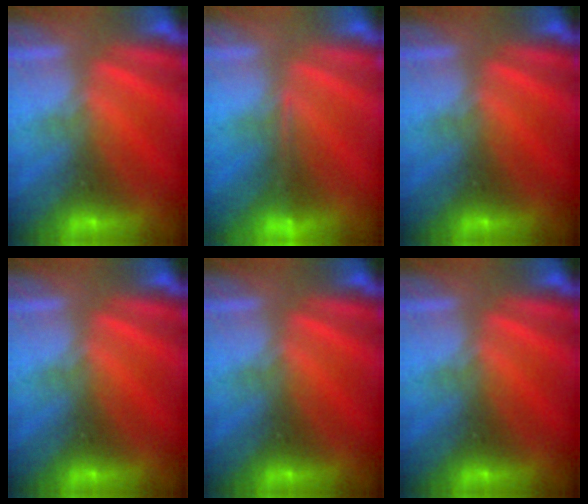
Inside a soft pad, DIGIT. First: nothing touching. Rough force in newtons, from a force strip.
{"total": 1.6}
{"total": 0.0}
{"total": 0.0}
{"total": 0.0}
{"total": 0.0}